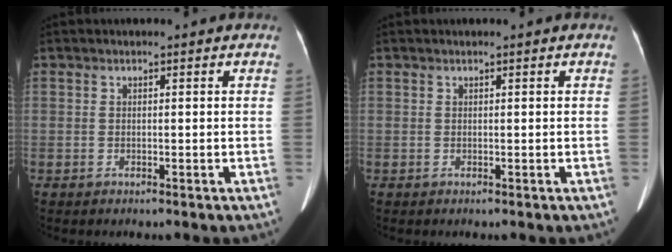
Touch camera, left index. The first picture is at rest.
{"total": 0.0}